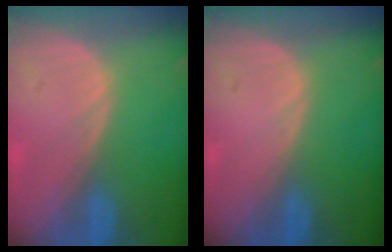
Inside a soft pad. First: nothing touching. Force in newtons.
{"total": 0.0}